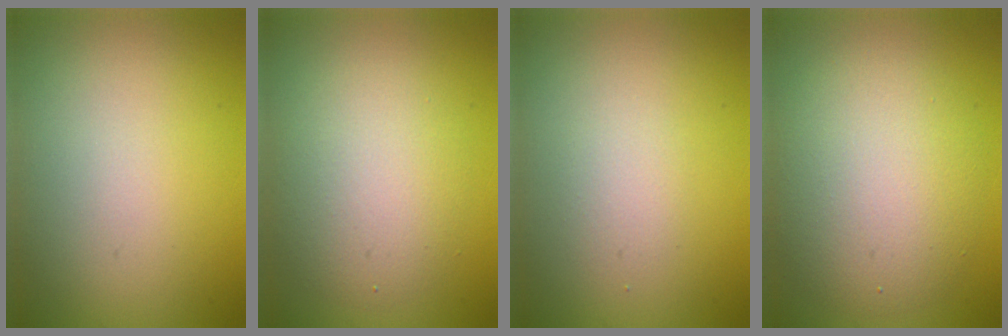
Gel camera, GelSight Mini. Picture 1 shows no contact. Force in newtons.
{"total": 4.3, "press": 4.3, "slide": 0.2}
{"total": 1.2, "press": 1.2, "slide": 0.0}
{"total": 6.1, "press": 6.0, "slide": 0.6}